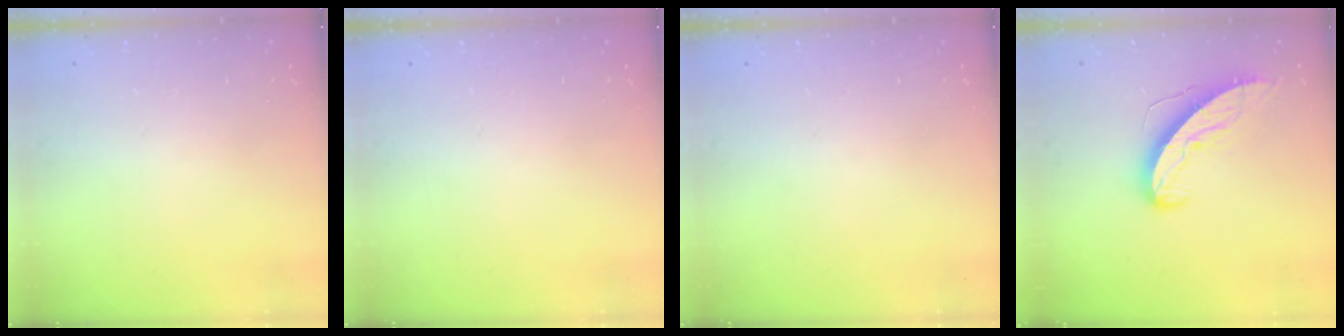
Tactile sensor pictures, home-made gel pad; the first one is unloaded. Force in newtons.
{"total": 0.0}
{"total": 0.0}
{"total": 11.6, "press": 11.5, "slide": 0.9}